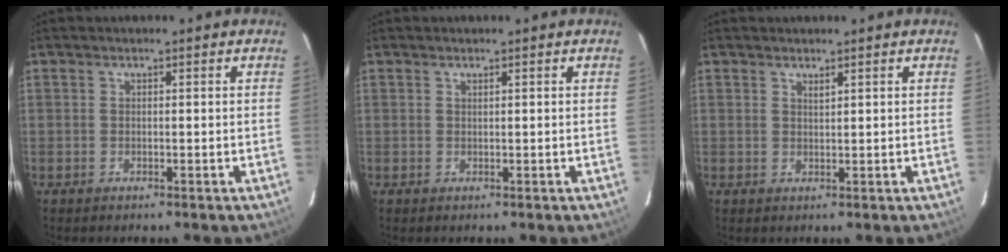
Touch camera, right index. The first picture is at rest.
{"total": 0.0}
{"total": 0.9, "force": [0.7, 0.2, 0.5], "torque": [-0.007, 0.000, 0.013]}